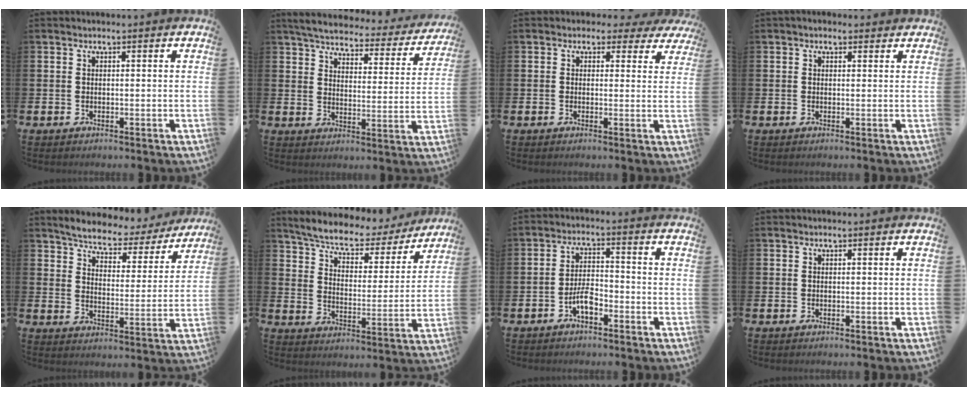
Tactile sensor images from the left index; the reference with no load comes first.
{"total": 4.7, "force": [4.3, 1.0, 1.5], "torque": [-0.056, -0.032, 0.068]}
{"total": 1.8, "force": [1.1, 1.4, 0.3], "torque": [-0.006, -0.001, 0.013]}
{"total": 0.9, "force": [0.6, 0.5, 0.4], "torque": [0.001, 0.005, 0.008]}
{"total": 5.7, "force": [5.5, 1.3, 0.9], "torque": [-0.044, -0.045, 0.089]}
{"total": 6.9, "force": [6.4, 1.8, 2.0], "torque": [-0.068, -0.048, 0.105]}
{"total": 3.8, "force": [-2.2, 1.4, 2.8], "torque": [-0.055, 0.014, -0.040]}
{"total": 0.0}